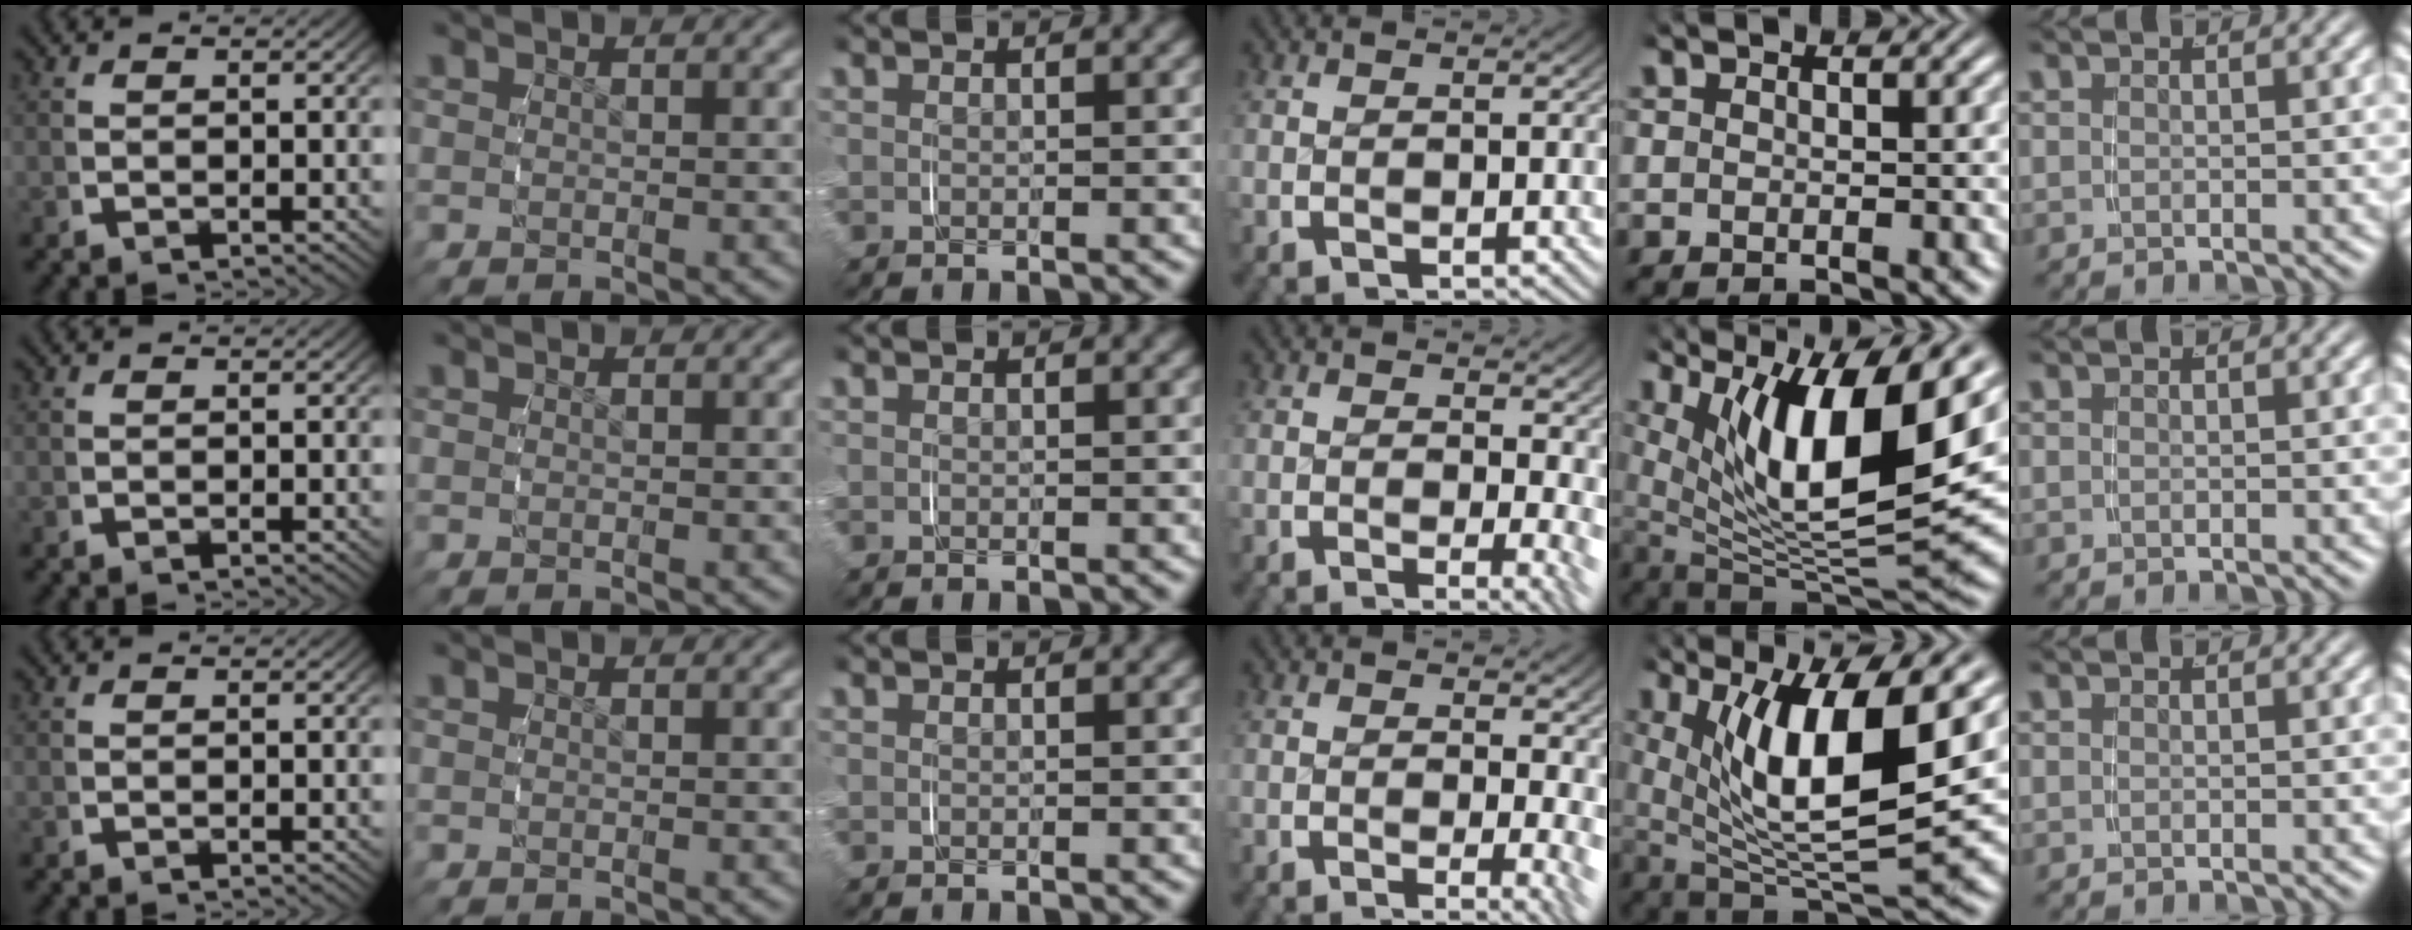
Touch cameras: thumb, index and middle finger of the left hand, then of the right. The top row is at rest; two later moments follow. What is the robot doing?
{"motion": "grasp_and_lifting", "object": "jewelry box"}